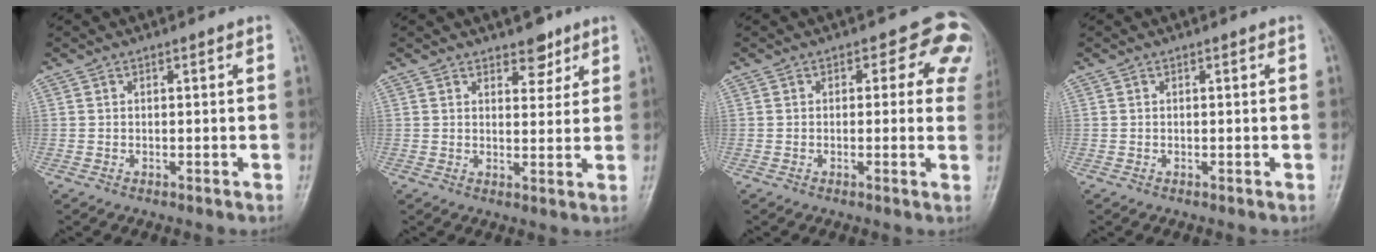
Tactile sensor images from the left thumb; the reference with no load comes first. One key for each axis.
{"total": 4.4, "fx": 3.1, "fy": 2.4, "fz": 2.0, "tx": -0.001, "ty": -0.019, "tz": 0.046}
{"total": 7.0, "fx": 3.2, "fy": 4.6, "fz": 4.2, "tx": 0.002, "ty": -0.007, "tz": 0.014}
{"total": 0.0}